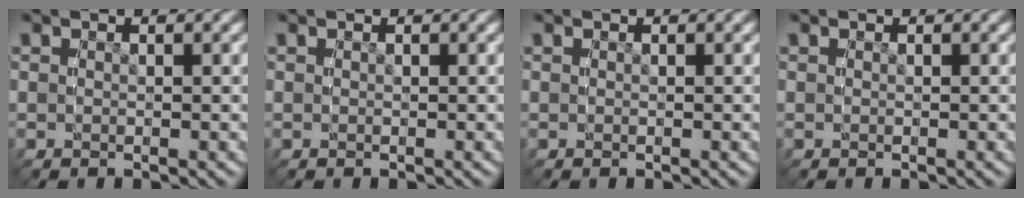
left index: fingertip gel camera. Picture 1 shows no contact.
{"total": 0.0}
{"total": 0.0}
{"total": 0.0}